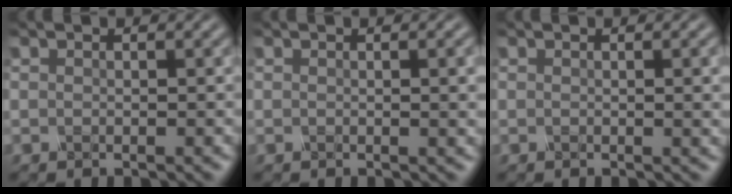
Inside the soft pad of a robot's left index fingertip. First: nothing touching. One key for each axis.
{"total": 2.6, "fx": 0.2, "fy": 0.8, "fz": 2.5, "tx": -0.021, "ty": 0.004, "tz": -0.002}
{"total": 2.6, "fx": 0.2, "fy": 0.8, "fz": 2.5, "tx": -0.021, "ty": 0.003, "tz": -0.002}